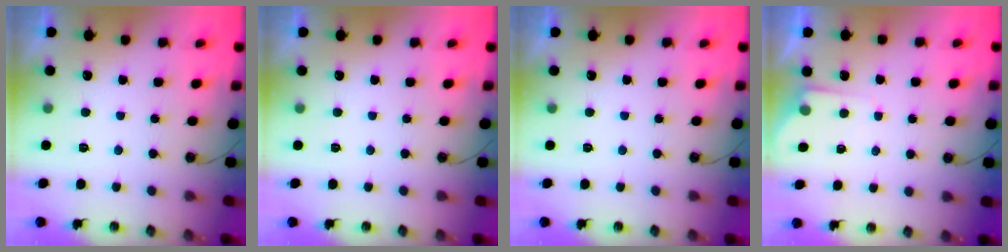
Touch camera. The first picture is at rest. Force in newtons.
{"total": 0.0}
{"total": 0.0}
{"total": 3.4, "press": 3.4, "slide": 0.6}